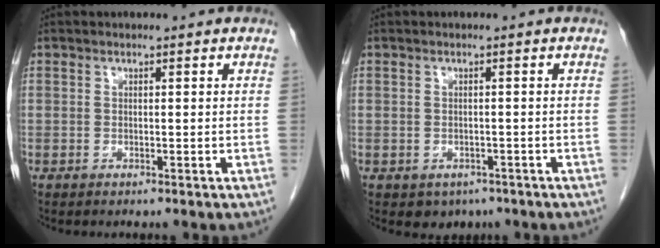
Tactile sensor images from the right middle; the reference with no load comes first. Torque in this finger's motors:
{"motor_torque": [0.03, -0.01, 0.00, -0.01]}